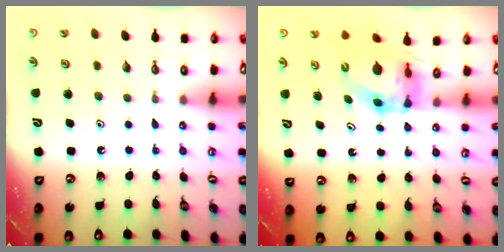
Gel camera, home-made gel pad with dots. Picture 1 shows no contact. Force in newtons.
{"total": 5.8, "press": 5.8, "slide": 0.6}